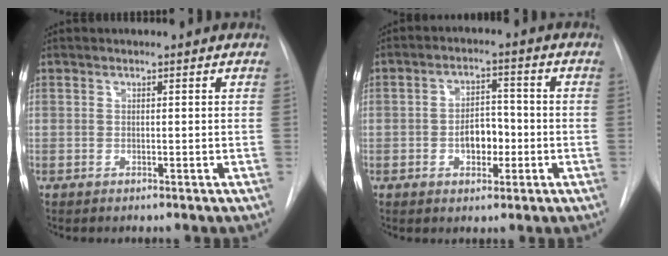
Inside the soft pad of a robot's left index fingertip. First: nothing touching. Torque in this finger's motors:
{"motor_torque": [0.26, 0.08, 0.11, 0.05]}